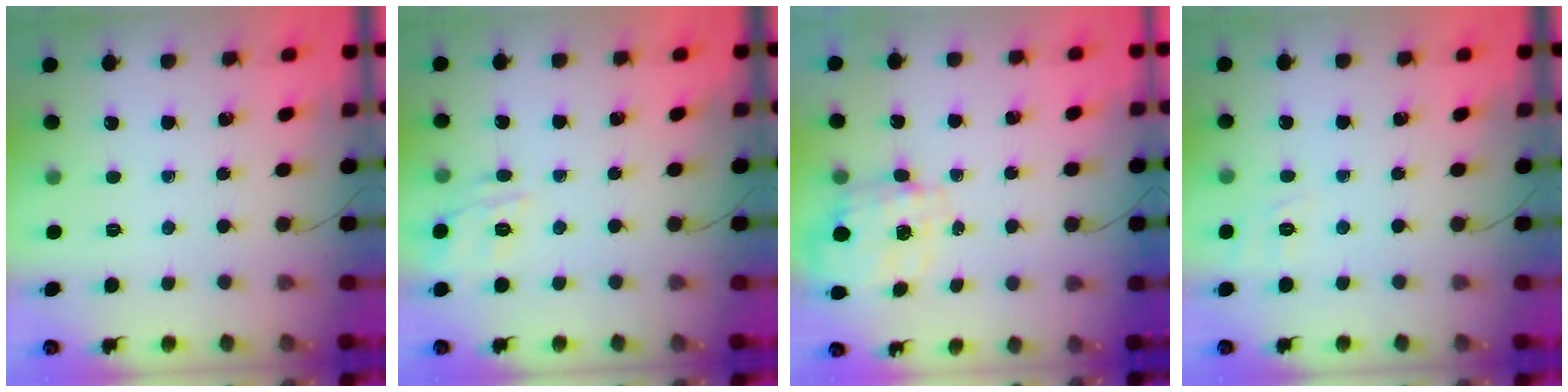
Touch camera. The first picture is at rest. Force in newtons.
{"total": 10.7, "press": 10.7, "slide": 1.3}
{"total": 2.7, "press": 2.6, "slide": 1.0}
{"total": 2.3, "press": 1.3, "slide": 1.9}